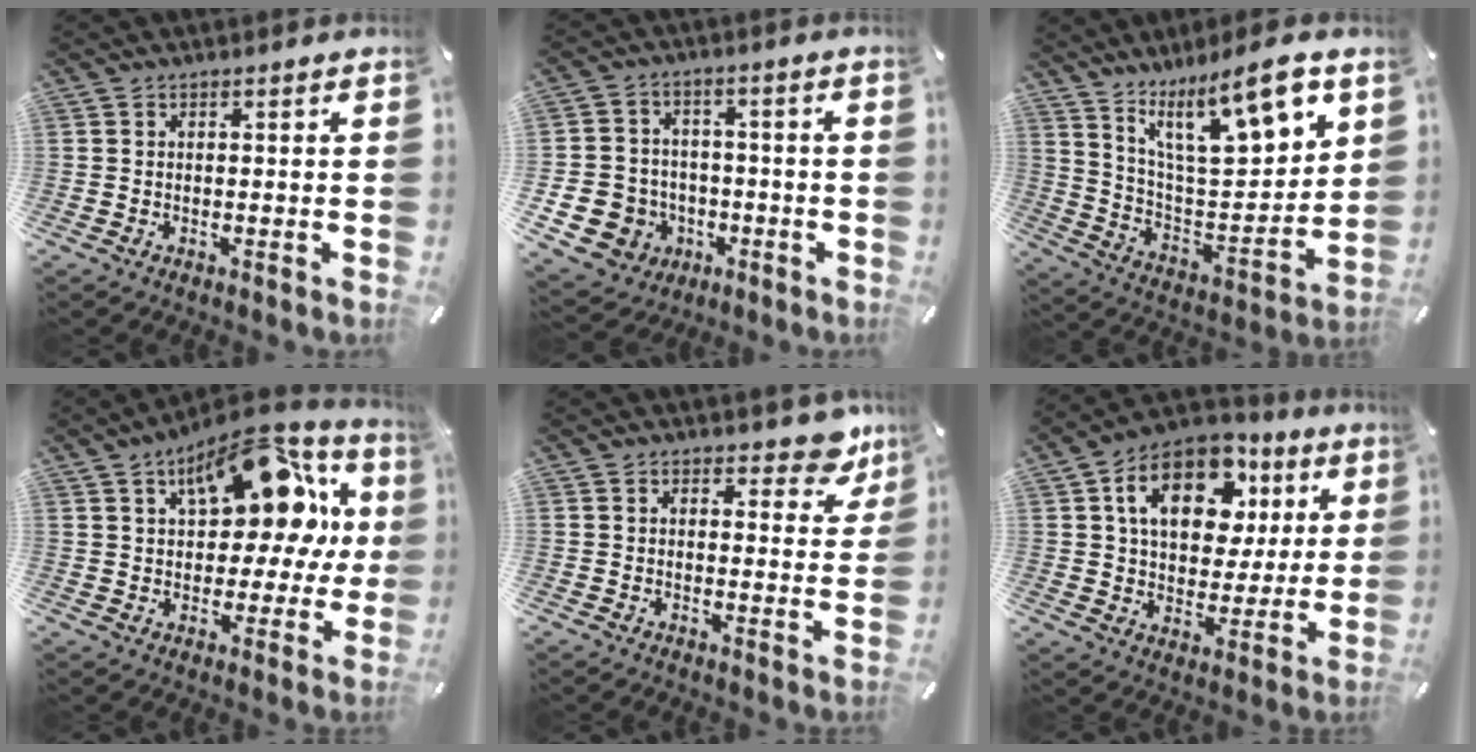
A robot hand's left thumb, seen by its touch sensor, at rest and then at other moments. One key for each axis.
{"total": 10.2, "fx": -3.1, "fy": 9.3, "fz": 2.8, "tx": -0.085, "ty": 0.021, "tz": -0.053}
{"total": 16.9, "fx": 11.8, "fy": 5.7, "fz": 10.7, "tx": -0.175, "ty": -0.075, "tz": 0.200}
{"total": 20.2, "fx": 9.1, "fy": 10.8, "fz": 14.4, "tx": -0.197, "ty": -0.052, "tz": 0.153}
{"total": 6.7, "fx": 4.9, "fy": 3.4, "fz": 3.0, "tx": -0.017, "ty": -0.035, "tz": 0.081}
{"total": 17.0, "fx": 6.6, "fy": 11.7, "fz": 10.3, "tx": -0.164, "ty": -0.009, "tz": 0.119}